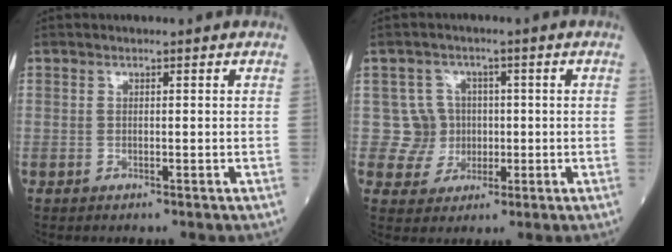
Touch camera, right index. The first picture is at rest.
{"total": 5.1, "force": [0.1, 5.1, -0.3], "torque": [0.017, 0.013, 0.005]}